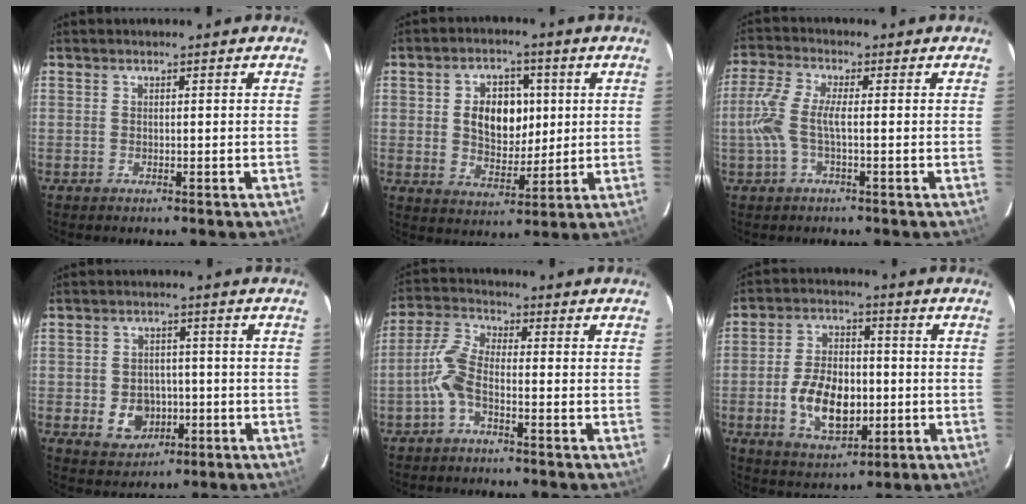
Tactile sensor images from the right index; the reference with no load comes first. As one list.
[{"total": 9.8, "force": [1.6, 6.7, 6.9], "torque": [-0.121, 0.011, 0.033]}, {"total": 6.9, "force": [-1.0, 1.5, 6.6], "torque": [-0.155, 0.006, -0.018]}, {"total": 6.6, "force": [-1.9, 5.6, 2.9], "torque": [-0.071, 0.010, -0.013]}, {"total": 5.6, "force": [-2.4, 1.8, 4.8], "torque": [-0.114, 0.013, -0.054]}, {"total": 12.2, "force": [-2.6, 7.2, 9.5], "torque": [-0.189, 0.008, -0.035]}]